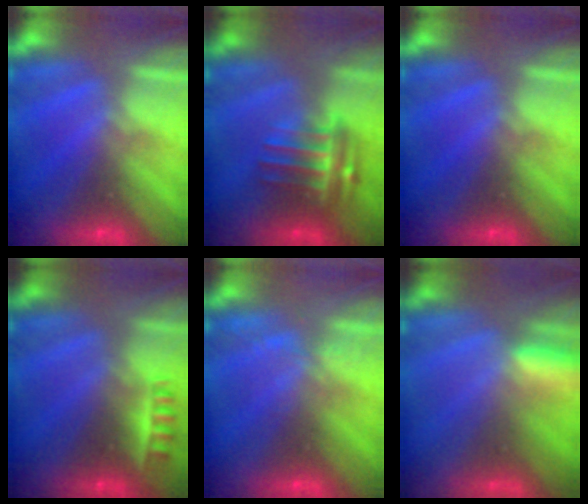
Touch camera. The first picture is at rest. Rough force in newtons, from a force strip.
{"total": 6.7}
{"total": 0.0}
{"total": 2.3}
{"total": 2.2}
{"total": 3.4}